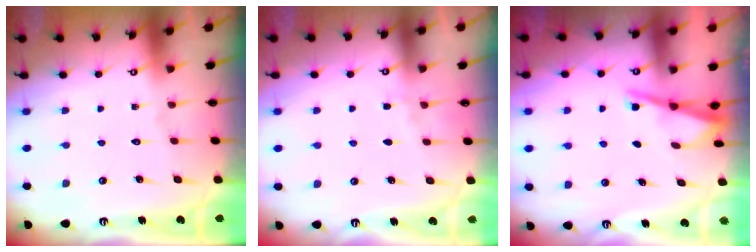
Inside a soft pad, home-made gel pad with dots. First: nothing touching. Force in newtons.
{"total": 2.8, "press": 2.8, "slide": 0.5}
{"total": 2.9, "press": 2.9, "slide": 0.2}